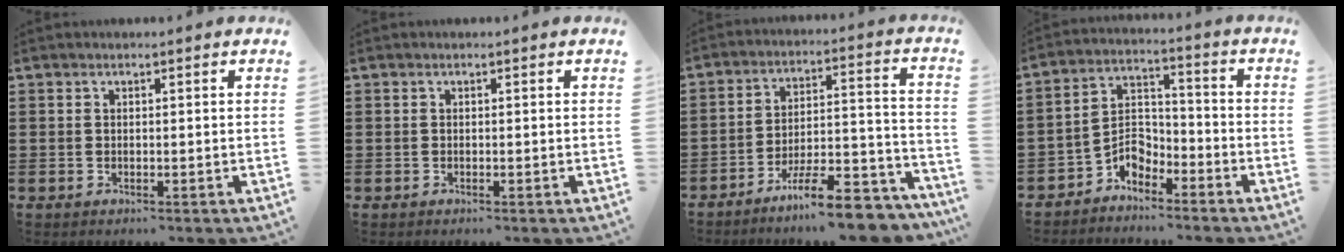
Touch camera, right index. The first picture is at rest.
{"total": 0.0}
{"total": 11.2, "force": [-9.5, 1.1, 5.9], "torque": [-0.085, 0.032, -0.176]}
{"total": 4.9, "force": [-3.8, 2.8, 1.5], "torque": [-0.040, 0.008, -0.079]}